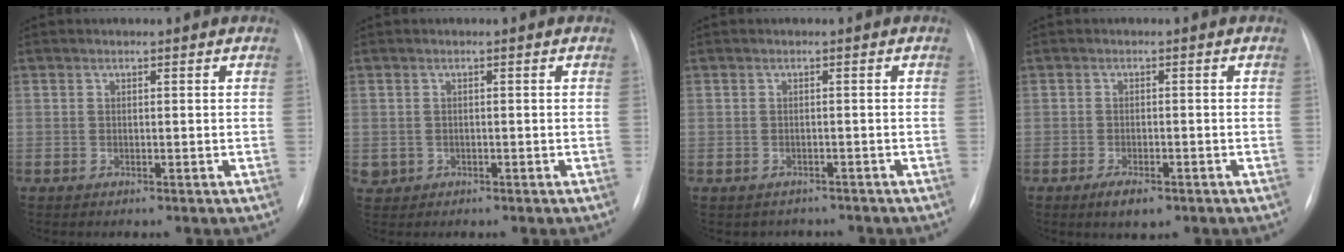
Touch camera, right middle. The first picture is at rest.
{"total": 1.5, "force": [-0.3, 1.5, 0.2], "torque": [-0.001, 0.004, 0.001]}
{"total": 3.0, "force": [-2.5, 1.6, -0.2], "torque": [-0.001, 0.012, -0.032]}
{"total": 3.4, "force": [-2.1, 1.3, 2.4], "torque": [-0.045, -0.003, -0.029]}